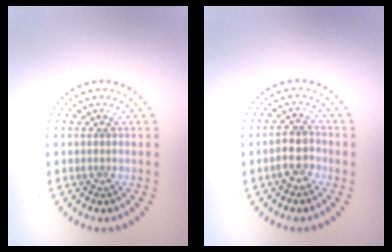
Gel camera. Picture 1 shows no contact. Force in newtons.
{"total": 2.1, "press": 2.0, "slide": 0.8}